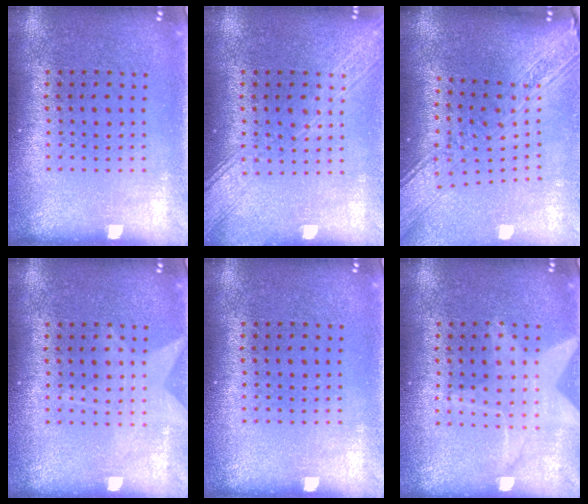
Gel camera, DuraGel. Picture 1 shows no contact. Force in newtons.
{"total": 3.6, "press": 3.6, "slide": 0.5}
{"total": 3.0, "press": 2.3, "slide": 1.9}
{"total": 1.3, "press": 1.3, "slide": 0.1}
{"total": 0.0}
{"total": 1.5, "press": 1.5, "slide": 0.1}